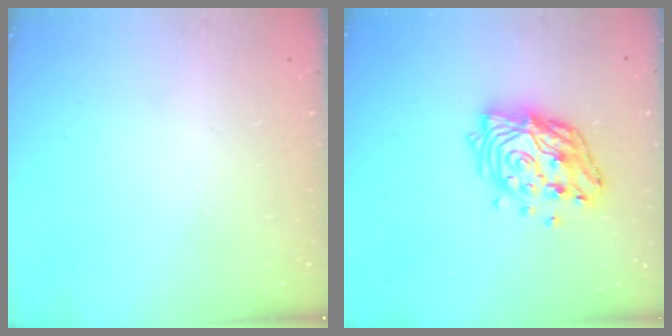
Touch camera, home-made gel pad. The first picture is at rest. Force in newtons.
{"total": 15.5, "press": 15.4, "slide": 1.4}